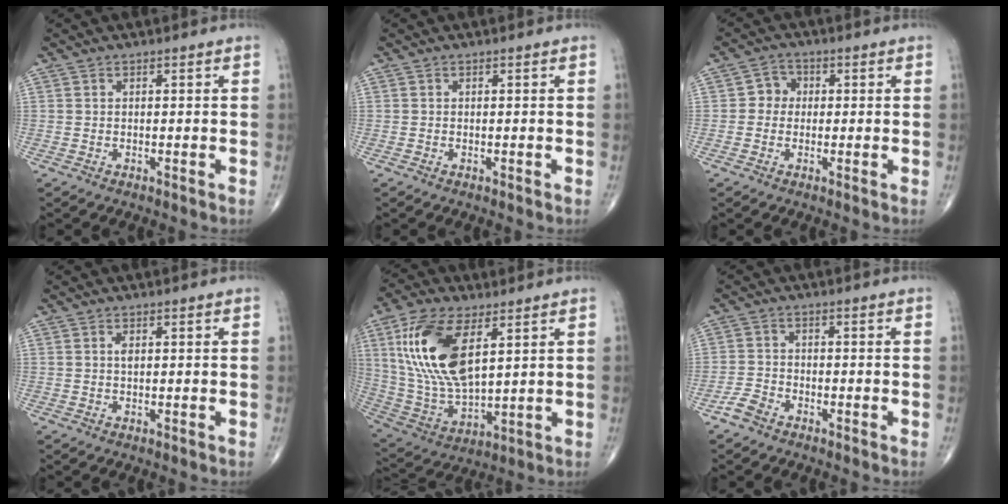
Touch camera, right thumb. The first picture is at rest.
{"total": 0.0}
{"total": 3.4, "force": [0.0, 3.1, 1.3], "torque": [0.002, 0.010, -0.010]}
{"total": 1.0, "force": [0.2, 0.5, 0.9], "torque": [-0.011, 0.001, 0.003]}
{"total": 18.6, "force": [6.3, 8.6, 15.2], "torque": [-0.303, -0.021, 0.127]}
{"total": 3.1, "force": [-2.3, 1.6, 1.3], "torque": [-0.026, 0.011, -0.047]}